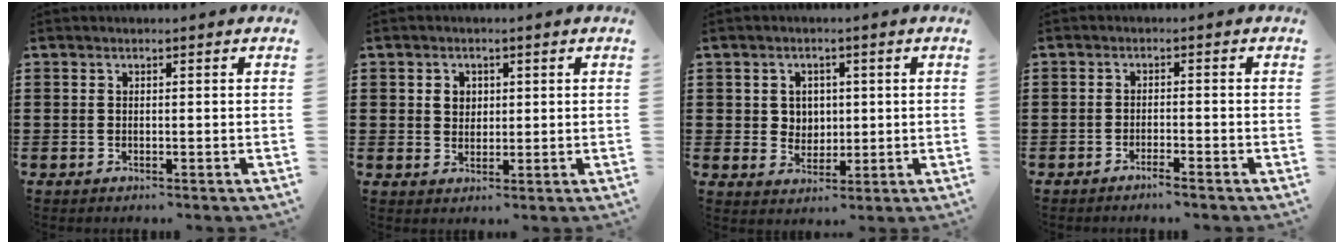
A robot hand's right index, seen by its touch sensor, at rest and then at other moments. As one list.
[{"total": 2.3, "force": [0.7, 2.0, 0.9], "torque": [-0.024, 0.011, 0.010]}, {"total": 3.4, "force": [1.0, 3.1, 0.9], "torque": [-0.023, 0.009, 0.016]}, {"total": 1.7, "force": [-1.6, -0.2, 0.5], "torque": [-0.009, 0.000, -0.030]}]